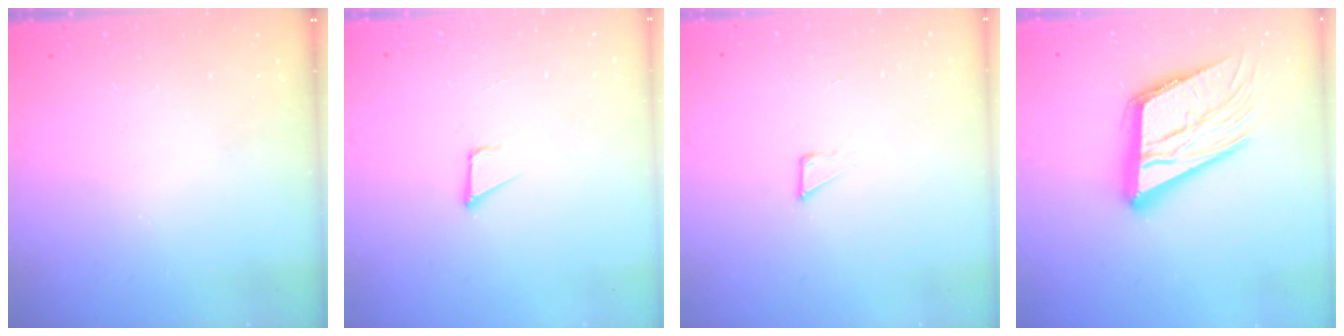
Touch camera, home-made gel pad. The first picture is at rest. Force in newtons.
{"total": 2.2, "press": 2.2, "slide": 0.2}
{"total": 2.3, "press": 2.3, "slide": 0.1}
{"total": 19.1, "press": 18.9, "slide": 2.6}